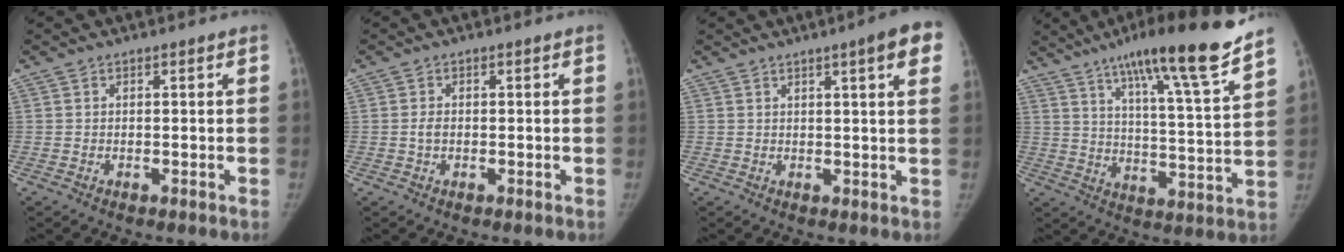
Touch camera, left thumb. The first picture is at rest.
{"total": 1.5, "force": [-0.1, 0.8, 1.3], "torque": [-0.023, 0.006, 0.001]}
{"total": 8.1, "force": [4.1, 0.8, 7.0], "torque": [-0.077, -0.007, 0.045]}
{"total": 20.4, "force": [15.0, 1.1, 13.8], "torque": [-0.193, -0.070, 0.227]}